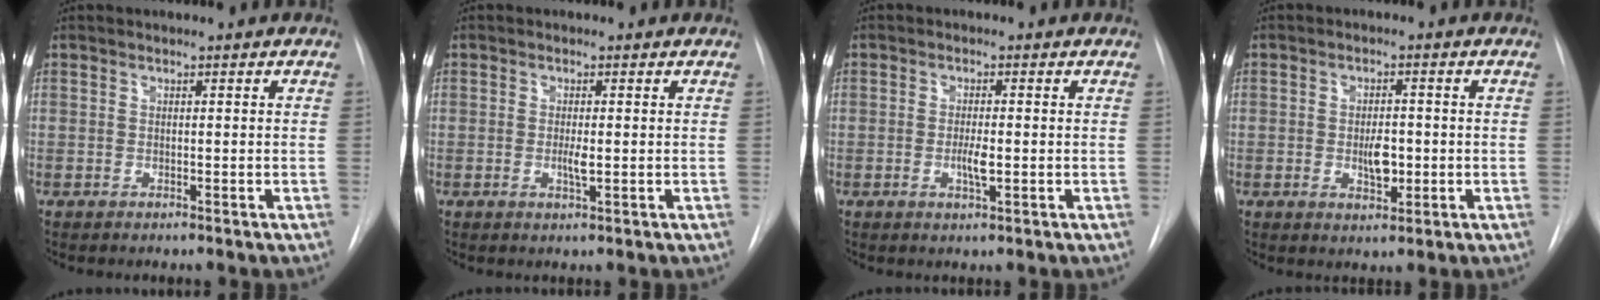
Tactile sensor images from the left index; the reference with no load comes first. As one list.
[{"total": 1.8, "force": [-0.2, 0.3, 1.7], "torque": [-0.035, -0.002, -0.002]}, {"total": 2.7, "force": [-0.5, 0.6, 2.6], "torque": [-0.049, -0.002, -0.007]}, {"total": 3.9, "force": [-0.6, 1.9, 3.4], "torque": [-0.054, 0.000, -0.004]}]